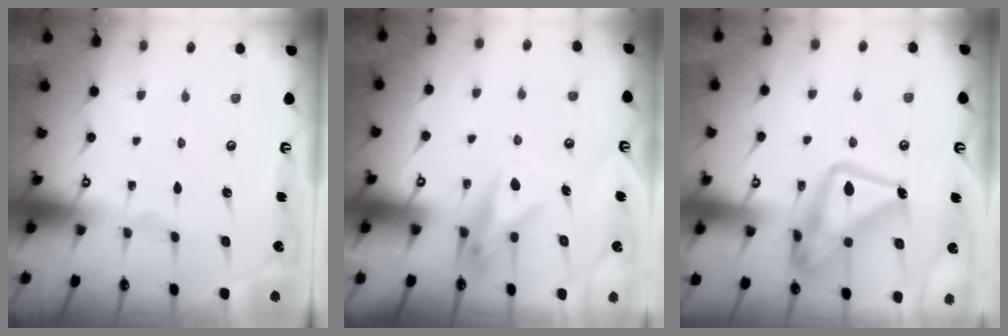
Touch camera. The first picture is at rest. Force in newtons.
{"total": 9.2, "press": 9.2, "slide": 0.1}
{"total": 19.0, "press": 18.9, "slide": 1.4}